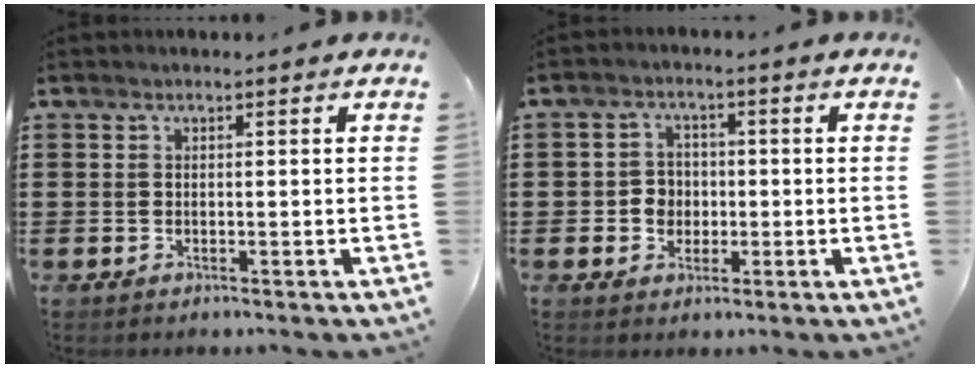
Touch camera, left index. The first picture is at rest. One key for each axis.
{"total": 3.5, "fx": -0.7, "fy": 3.1, "fz": 1.4, "tx": -0.037, "ty": 0.007, "tz": -0.018}